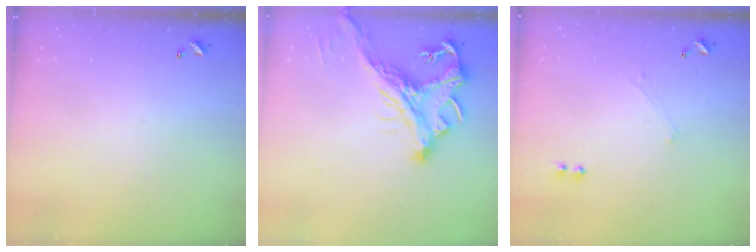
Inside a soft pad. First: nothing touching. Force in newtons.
{"total": 4.6, "press": 4.4, "slide": 1.4}
{"total": 1.0, "press": 0.9, "slide": 0.5}